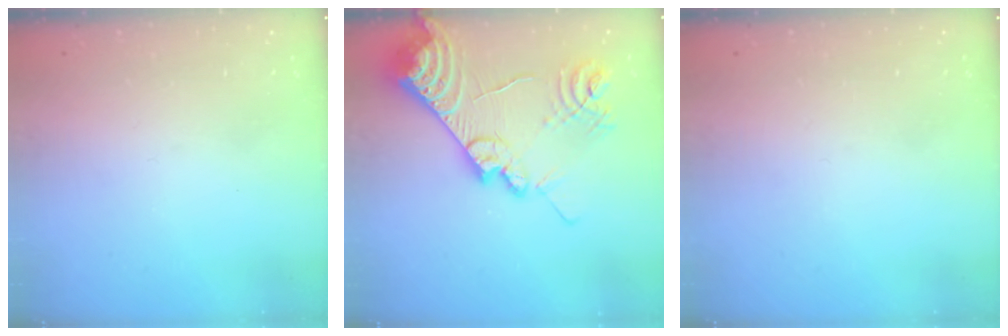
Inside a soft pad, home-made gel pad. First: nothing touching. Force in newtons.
{"total": 22.4, "press": 22.3, "slide": 2.3}
{"total": 0.0}